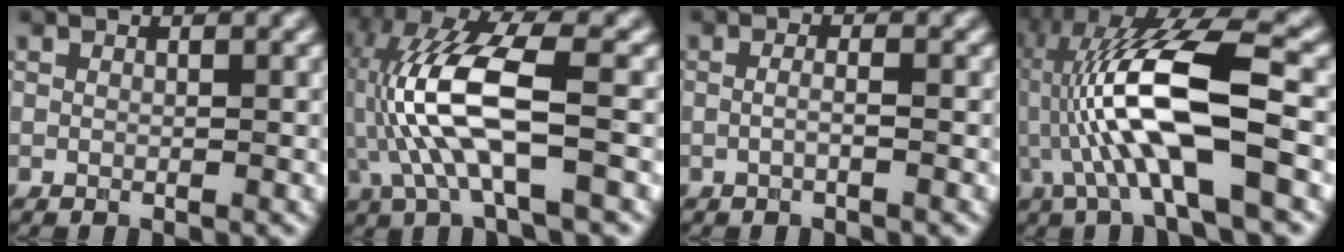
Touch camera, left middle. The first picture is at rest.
{"total": 9.6, "force": [-1.0, 3.1, 9.1], "torque": [-0.203, 0.016, -0.019]}
{"total": 1.1, "force": [-0.2, 0.3, 1.0], "torque": [-0.017, -0.008, -0.009]}
{"total": 11.5, "force": [-1.0, 3.0, 11.0], "torque": [-0.221, 0.018, -0.021]}